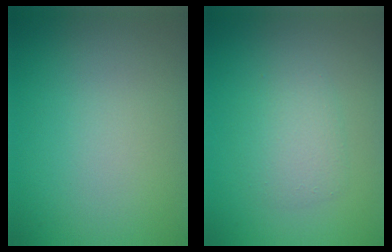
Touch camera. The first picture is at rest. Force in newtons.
{"total": 2.4, "press": 2.4, "slide": 0.1}